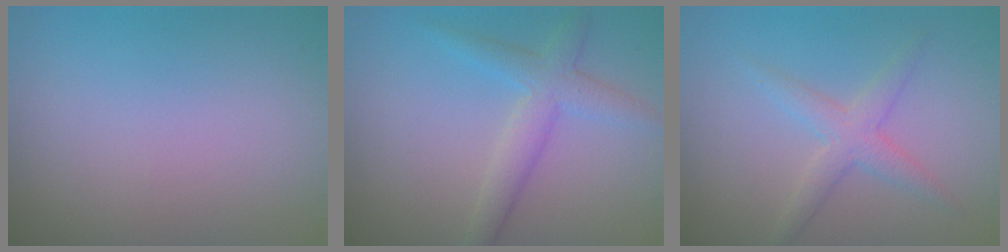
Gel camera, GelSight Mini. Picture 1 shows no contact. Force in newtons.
{"total": 3.4, "press": 3.4, "slide": 0.1}
{"total": 2.6, "press": 2.6, "slide": 0.1}